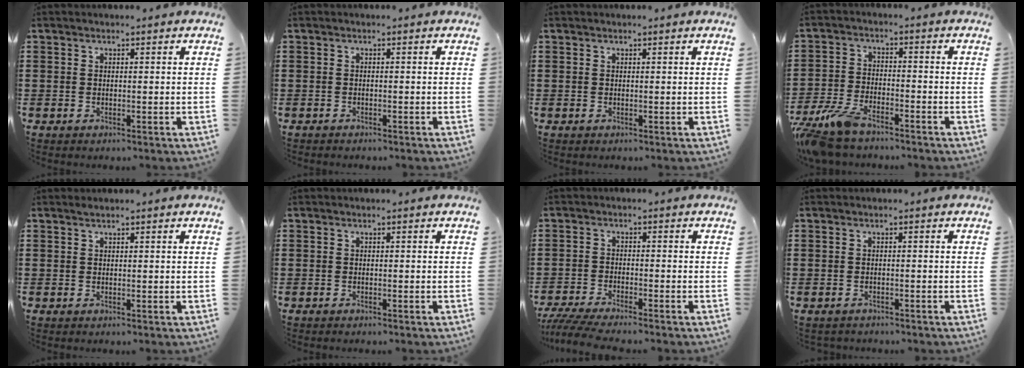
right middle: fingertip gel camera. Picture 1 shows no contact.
{"total": 0.5, "force": [-0.5, 0.1, 0.0], "torque": [-0.001, 0.001, -0.012]}
{"total": 0.0}
{"total": 6.9, "force": [-5.7, 1.9, 3.4], "torque": [-0.093, -0.004, -0.116]}
{"total": 0.5, "force": [0.5, -0.1, 0.2], "torque": [-0.004, -0.003, 0.009]}
{"total": 0.0}
{"total": 3.2, "force": [-2.8, -0.1, 1.5], "torque": [-0.040, -0.012, -0.060]}
{"total": 0.8, "force": [-0.7, 0.2, -0.1], "torque": [0.000, 0.001, -0.016]}